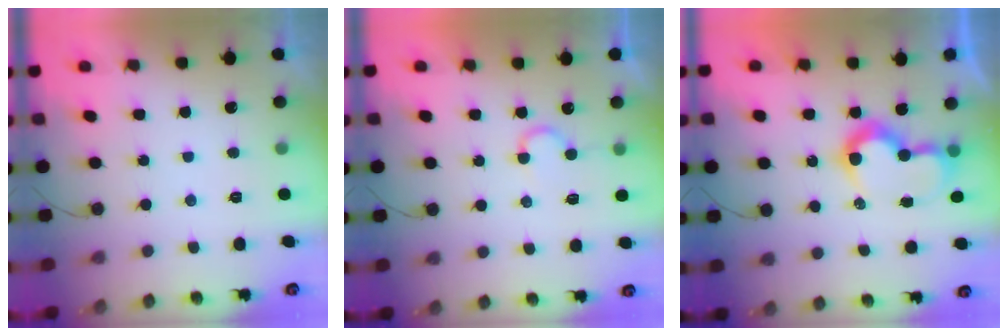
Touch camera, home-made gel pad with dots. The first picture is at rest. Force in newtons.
{"total": 5.6, "press": 5.6, "slide": 0.4}
{"total": 10.4, "press": 10.4, "slide": 0.5}